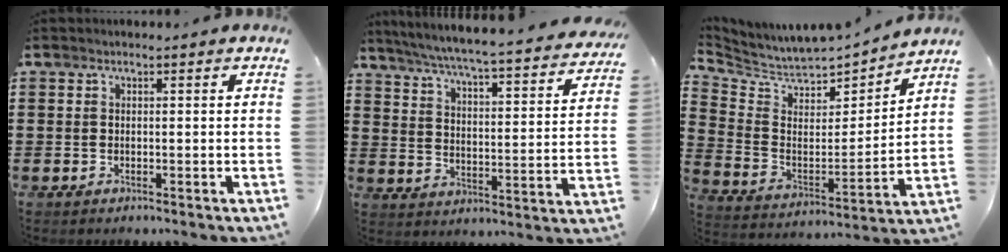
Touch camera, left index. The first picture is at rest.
{"total": 4.4, "force": [4.0, -0.4, 1.9], "torque": [-0.061, -0.043, 0.057]}
{"total": 5.0, "force": [4.7, 1.7, 0.4], "torque": [-0.045, -0.046, 0.075]}